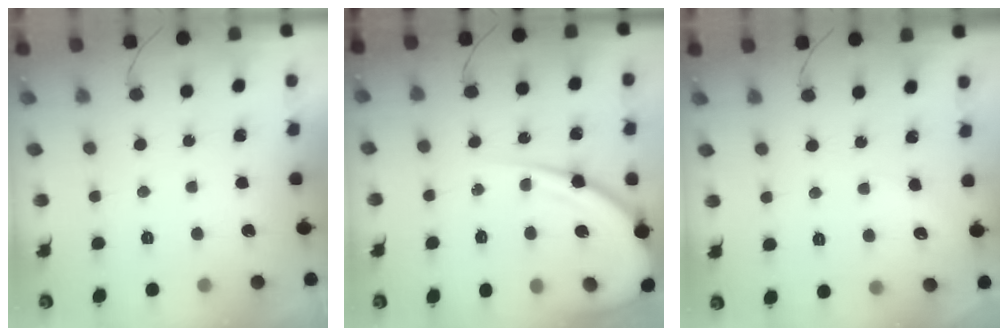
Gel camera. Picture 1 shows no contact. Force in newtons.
{"total": 15.5, "press": 15.4, "slide": 1.2}
{"total": 2.7, "press": 2.7, "slide": 0.5}